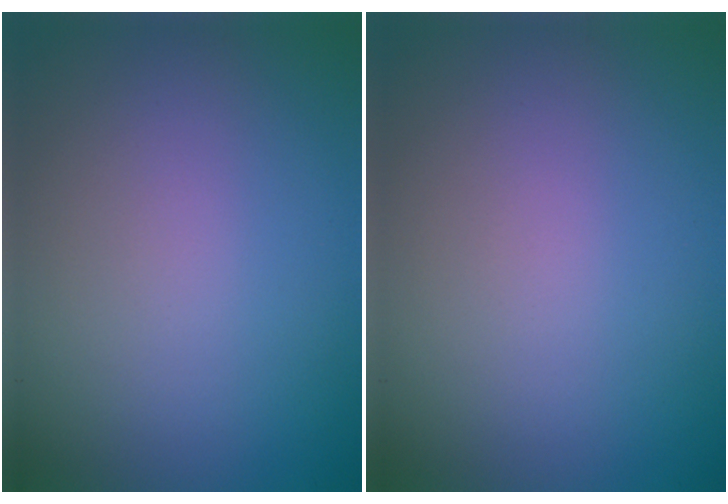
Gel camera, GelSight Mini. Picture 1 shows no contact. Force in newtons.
{"total": 0.0}